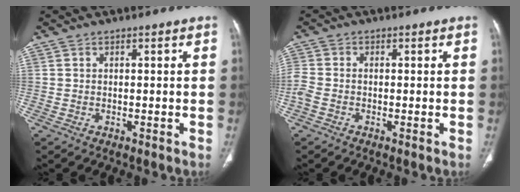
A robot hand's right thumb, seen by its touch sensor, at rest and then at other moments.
{"total": 3.4, "force": [-1.3, 2.2, 2.3], "torque": [-0.068, 0.004, -0.033]}